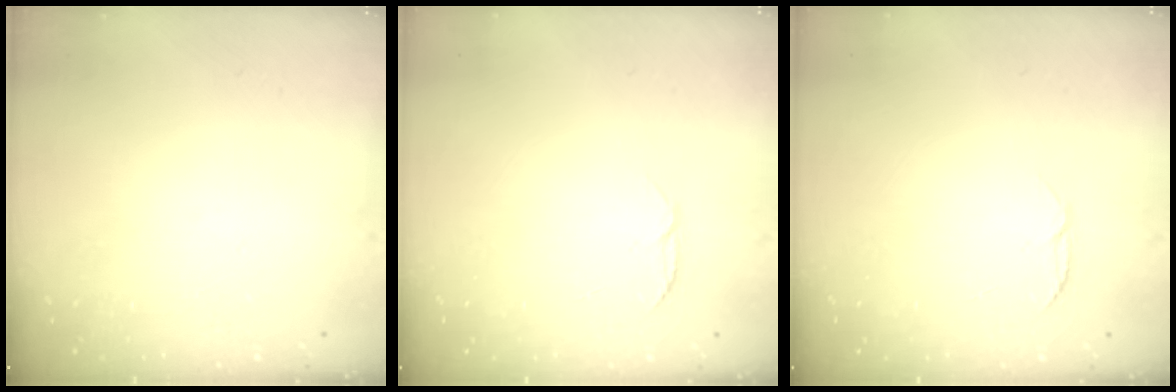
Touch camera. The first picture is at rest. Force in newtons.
{"total": 4.0, "press": 4.0, "slide": 0.4}
{"total": 4.0, "press": 4.0, "slide": 0.4}